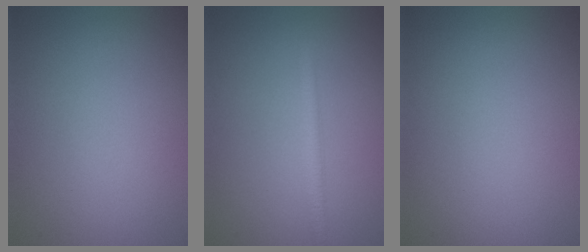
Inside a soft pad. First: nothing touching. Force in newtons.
{"total": 1.9, "press": 1.9, "slide": 0.1}
{"total": 0.0}